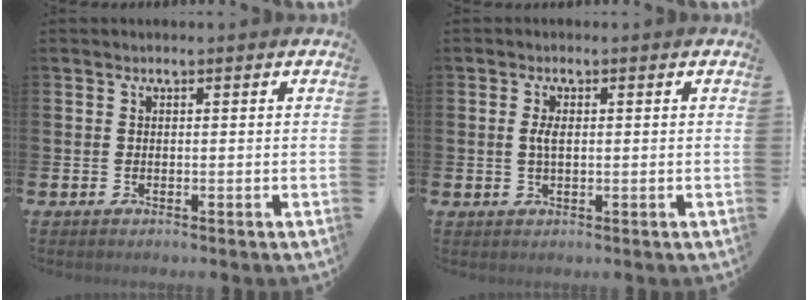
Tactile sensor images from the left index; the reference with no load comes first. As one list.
[{"total": 2.2, "force": [0.3, 0.9, 2.0], "torque": [-0.036, 0.003, 0.002]}]